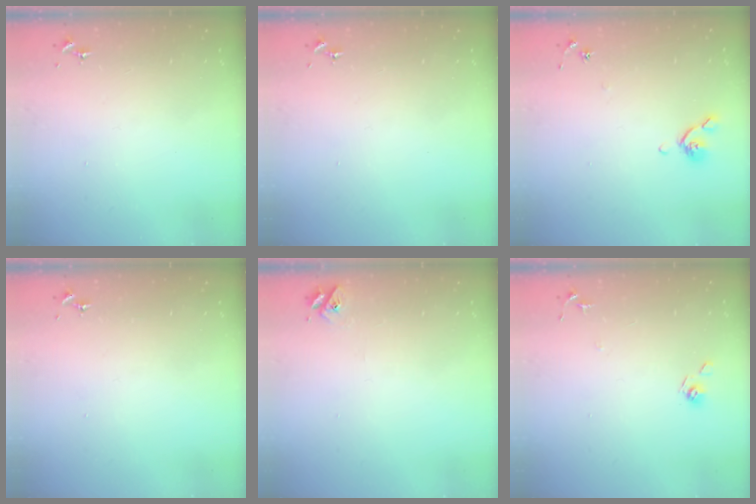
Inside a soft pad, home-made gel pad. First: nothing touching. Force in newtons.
{"total": 0.0}
{"total": 5.7, "press": 5.6, "slide": 1.1}
{"total": 0.0}
{"total": 2.8, "press": 2.8, "slide": 0.3}
{"total": 6.5, "press": 6.4, "slide": 1.3}